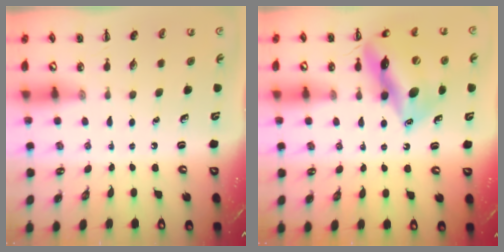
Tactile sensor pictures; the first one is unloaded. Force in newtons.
{"total": 16.1, "press": 16.0, "slide": 1.6}